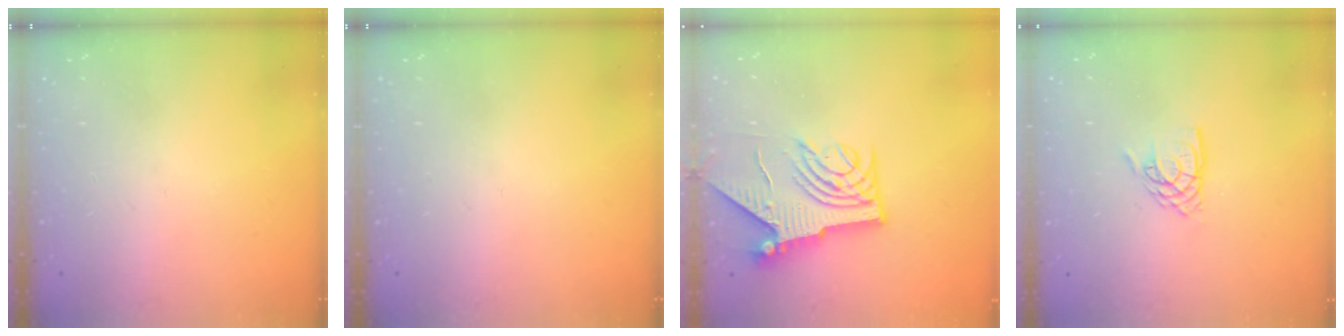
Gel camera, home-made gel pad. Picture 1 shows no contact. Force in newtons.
{"total": 0.0}
{"total": 9.2, "press": 9.1, "slide": 1.3}
{"total": 7.1, "press": 7.0, "slide": 0.5}